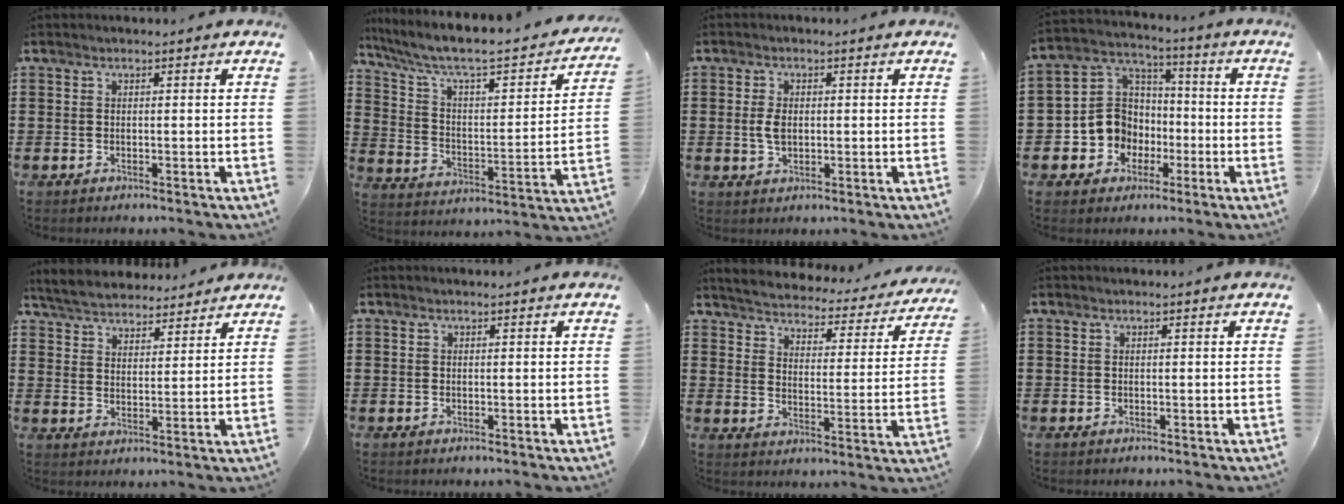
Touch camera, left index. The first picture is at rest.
{"total": 6.1, "force": [4.7, 1.0, 3.8], "torque": [-0.098, -0.046, 0.070]}
{"total": 3.2, "force": [0.2, 1.8, 2.7], "torque": [-0.070, -0.001, -0.002]}
{"total": 8.8, "force": [-2.3, 8.1, 2.4], "torque": [-0.091, 0.008, -0.043]}
{"total": 4.7, "force": [4.6, 0.9, 0.6], "torque": [-0.034, -0.018, 0.082]}
{"total": 0.0}
{"total": 3.2, "force": [3.2, 0.0, 0.3], "torque": [-0.031, -0.032, 0.047]}
{"total": 0.0}